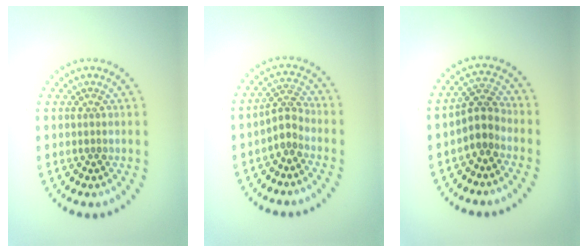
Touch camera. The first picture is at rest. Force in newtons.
{"total": 2.2, "press": 1.6, "slide": 1.6}
{"total": 2.5, "press": 1.9, "slide": 1.6}